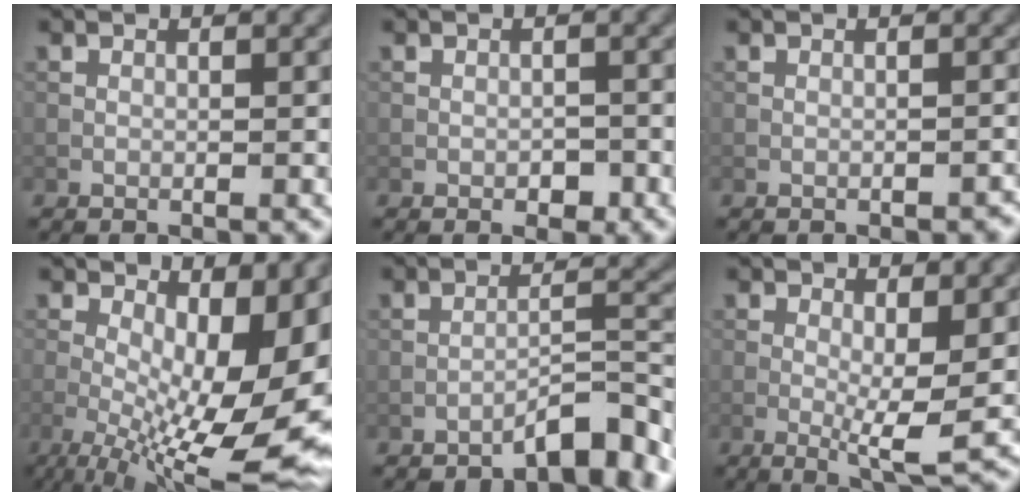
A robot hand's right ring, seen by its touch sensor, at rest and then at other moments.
{"total": 1.3, "force": [-0.6, 0.7, 0.9], "torque": [-0.011, 0.000, -0.010]}
{"total": 0.8, "force": [-0.6, 0.3, 0.4], "torque": [-0.008, 0.001, -0.008]}
{"total": 15.7, "force": [-1.5, 6.0, 14.4], "torque": [-0.193, -0.006, -0.007]}
{"total": 4.2, "force": [-3.5, 0.6, 2.2], "torque": [-0.027, 0.018, -0.058]}
{"total": 4.4, "force": [-0.1, 0.7, 4.3], "torque": [-0.075, -0.011, -0.002]}